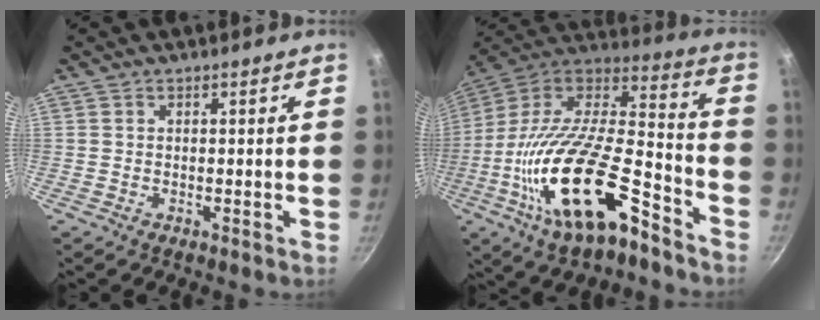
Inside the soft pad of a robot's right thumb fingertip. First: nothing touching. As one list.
[{"total": 26.9, "force": [-12.6, 10.6, 21.3], "torque": [-0.359, 0.056, -0.234]}]